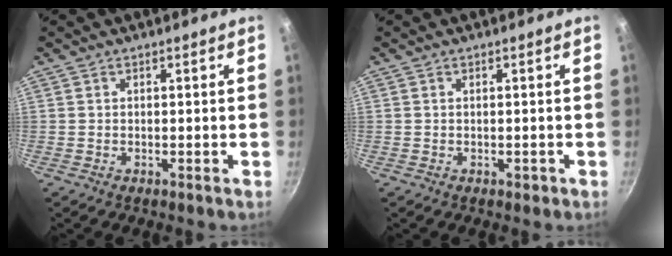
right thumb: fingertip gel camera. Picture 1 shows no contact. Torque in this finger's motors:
{"motor_torque": [-0.14, 0.19, -0.21, 0.04, 0.05]}